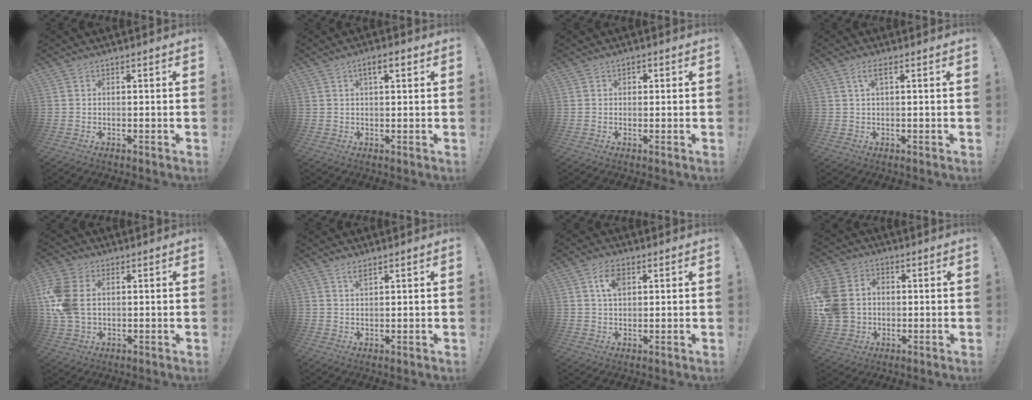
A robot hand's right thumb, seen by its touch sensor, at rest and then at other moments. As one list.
[{"total": 4.4, "force": [1.9, 1.4, 3.7], "torque": [-0.053, -0.003, 0.027]}, {"total": 1.1, "force": [0.1, 1.0, 0.3], "torque": [0.002, 0.001, 0.001]}, {"total": 3.0, "force": [1.0, 1.0, 2.6], "torque": [-0.049, 0.005, 0.016]}, {"total": 10.9, "force": [2.0, 7.5, 7.6], "torque": [-0.166, -0.004, 0.040]}, {"total": 2.3, "force": [1.7, 0.2, 1.5], "torque": [-0.028, -0.006, 0.030]}, {"total": 6.1, "force": [2.4, 3.6, 4.4], "torque": [-0.072, 0.002, 0.040]}, {"total": 13.2, "force": [0.5, 11.1, 7.1], "torque": [-0.145, 0.011, 0.015]}]